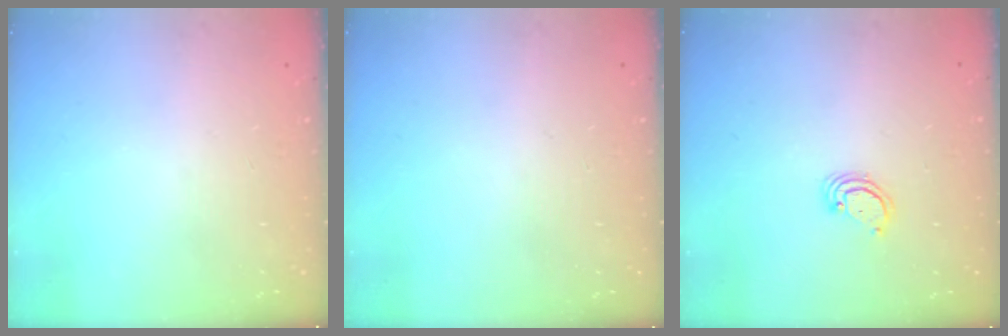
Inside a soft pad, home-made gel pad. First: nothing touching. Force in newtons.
{"total": 0.0}
{"total": 2.6, "press": 2.6, "slide": 0.2}